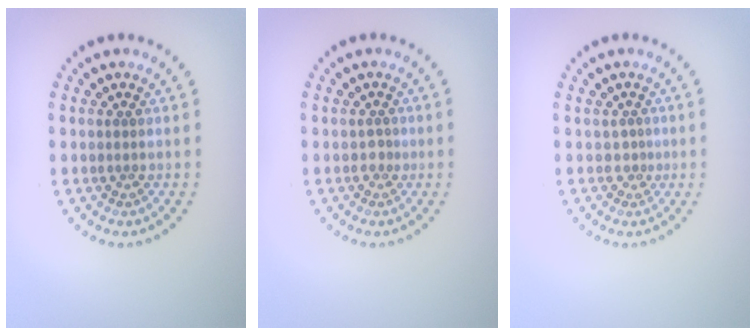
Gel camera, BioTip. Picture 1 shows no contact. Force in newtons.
{"total": 0.9, "press": 0.6, "slide": 0.7}
{"total": 0.9, "press": 0.3, "slide": 0.8}